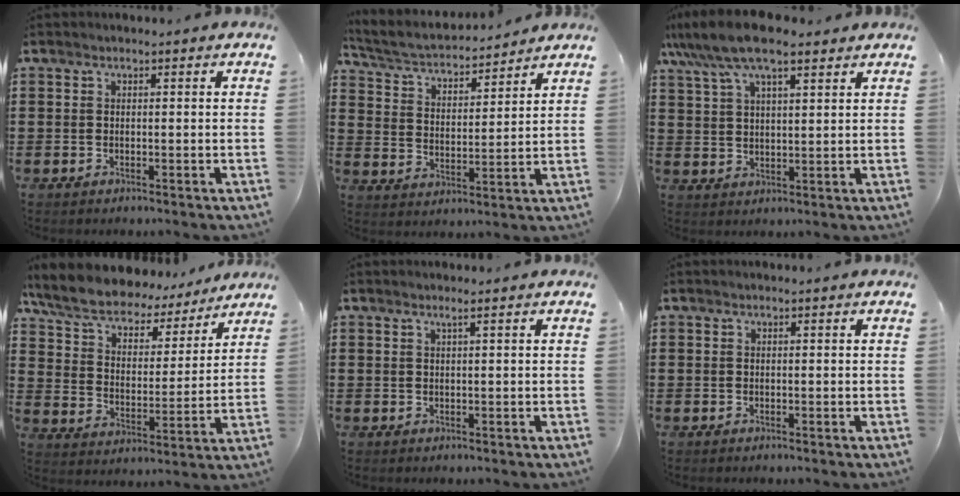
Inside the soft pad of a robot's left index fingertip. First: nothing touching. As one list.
[{"total": 4.1, "force": [3.9, 0.7, 1.2], "torque": [-0.044, -0.027, 0.061]}, {"total": 9.7, "force": [7.0, 3.0, 6.1], "torque": [-0.134, -0.003, 0.128]}, {"total": 8.2, "force": [7.5, 2.1, 2.6], "torque": [-0.086, -0.041, 0.132]}, {"total": 0.7, "force": [0.4, -0.2, 0.6], "torque": [-0.011, -0.003, 0.007]}, {"total": 0.0}]